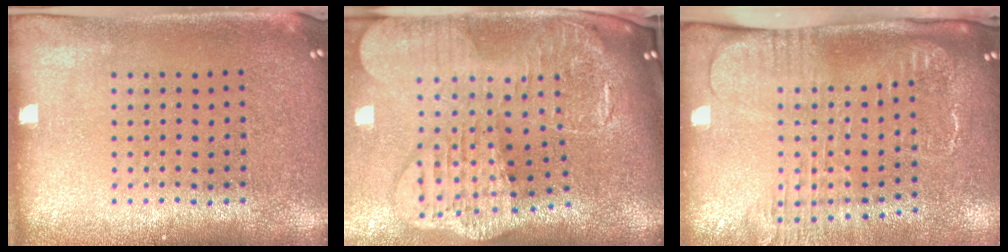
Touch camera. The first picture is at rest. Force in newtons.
{"total": 4.5, "press": 3.4, "slide": 3.0}
{"total": 2.6, "press": 2.0, "slide": 1.7}